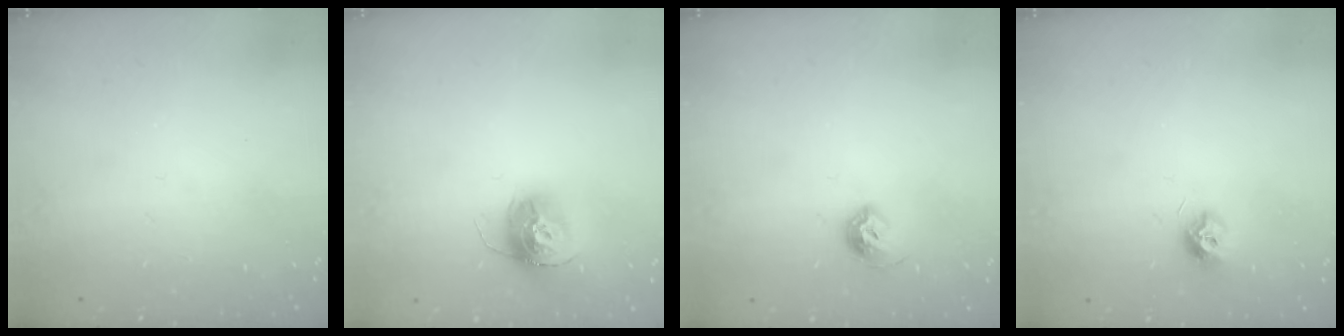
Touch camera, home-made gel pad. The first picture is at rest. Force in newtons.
{"total": 13.1, "press": 13.0, "slide": 1.1}
{"total": 7.6, "press": 7.5, "slide": 1.1}
{"total": 7.3, "press": 7.3, "slide": 0.3}